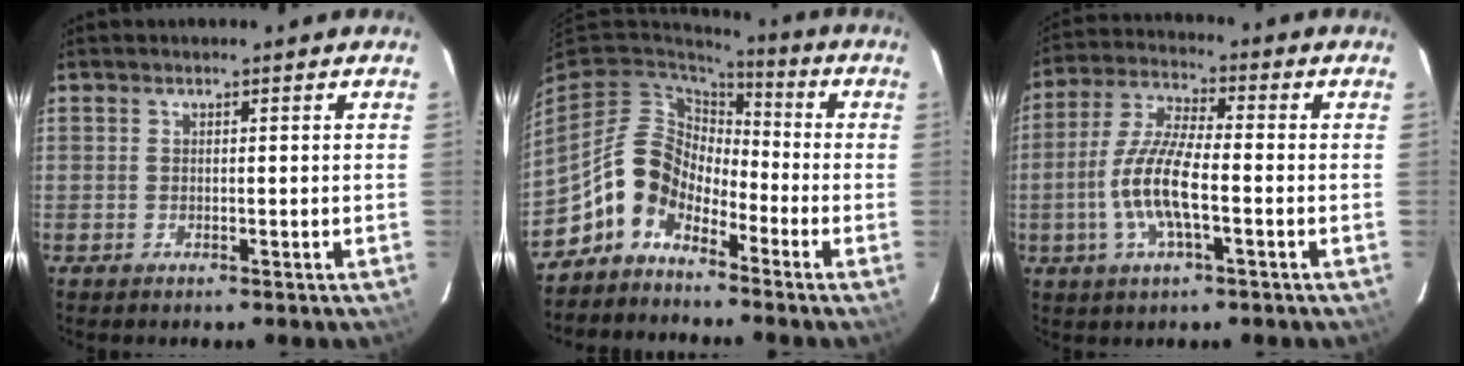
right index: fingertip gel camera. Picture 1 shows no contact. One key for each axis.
{"total": 10.1, "fx": -6.2, "fy": 6.7, "fz": 4.2, "tx": -0.087, "ty": 0.031, "tz": -0.132}
{"total": 11.0, "fx": -2.8, "fy": 3.0, "fz": 10.2, "tx": -0.216, "ty": 0.002, "tz": -0.060}